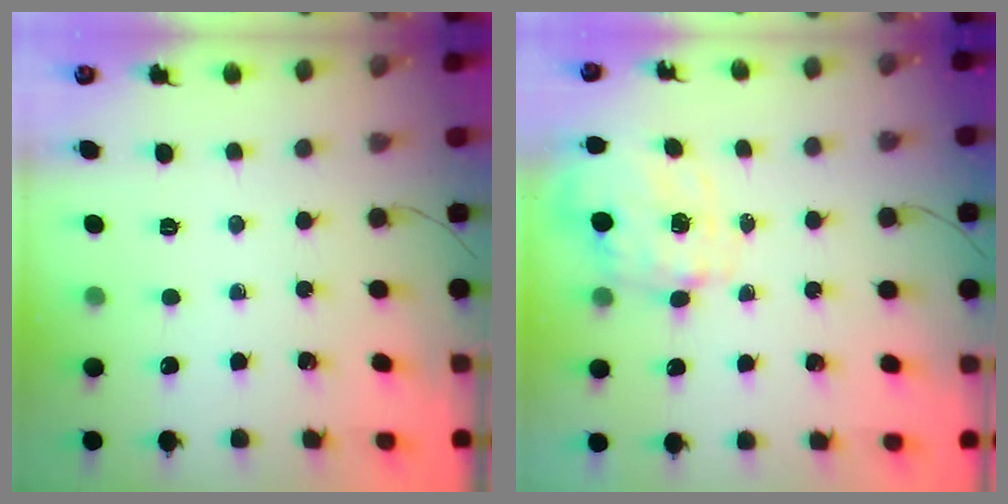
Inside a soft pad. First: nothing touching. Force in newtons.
{"total": 2.5, "press": 2.4, "slide": 1.0}